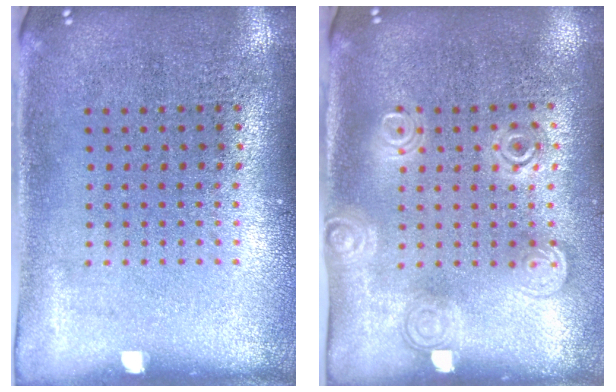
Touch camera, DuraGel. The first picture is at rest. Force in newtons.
{"total": 1.5, "press": 1.4, "slide": 0.7}